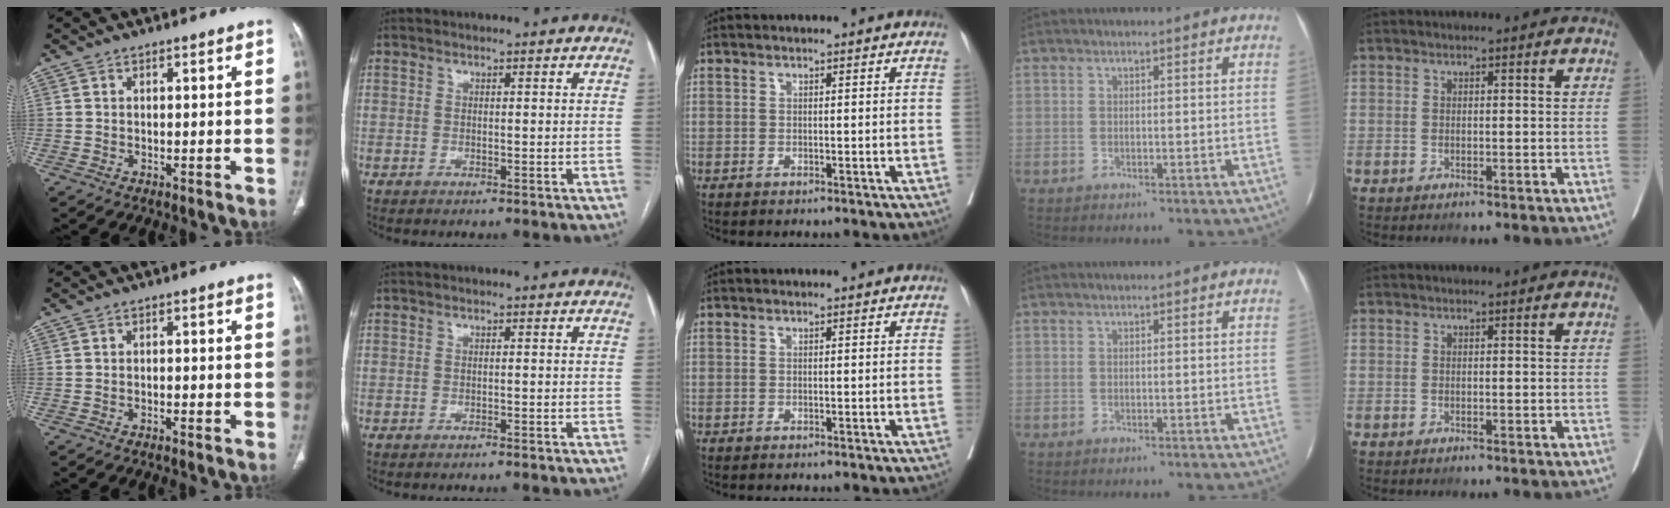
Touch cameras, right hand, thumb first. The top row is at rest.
{"thumb": {"total": 1.0, "force": [-0.5, 0.2, 0.8], "torque": [-0.016, 0.006, -0.007]}, "index": {"total": 2.5, "force": [-2.3, 0.2, 0.9], "torque": [-0.015, 0.000, -0.026]}}